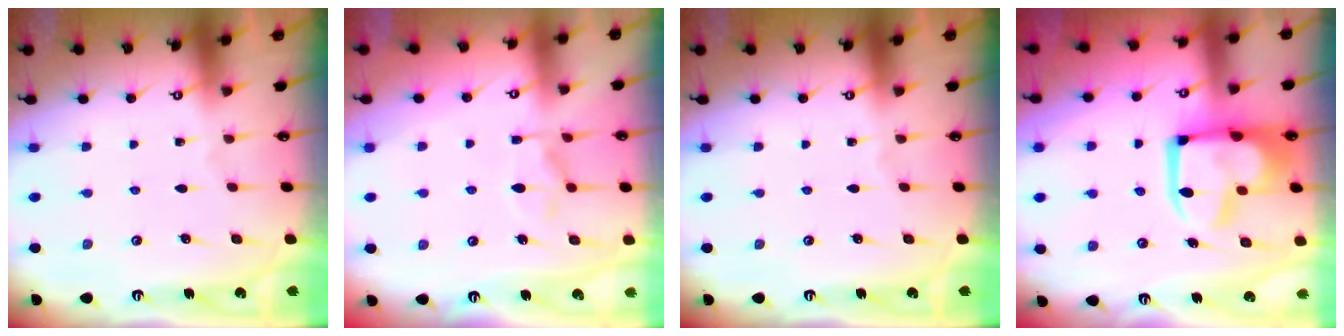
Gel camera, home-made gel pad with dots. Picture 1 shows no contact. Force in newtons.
{"total": 2.0, "press": 1.5, "slide": 1.3}
{"total": 0.0}
{"total": 10.0, "press": 9.8, "slide": 1.6}